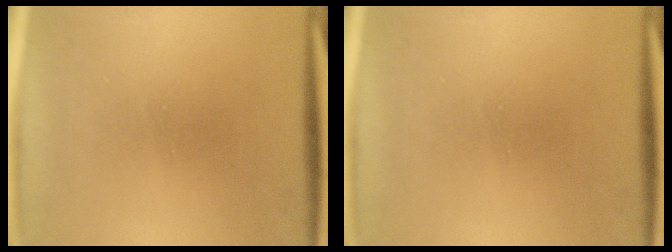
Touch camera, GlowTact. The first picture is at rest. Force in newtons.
{"total": 0.0}